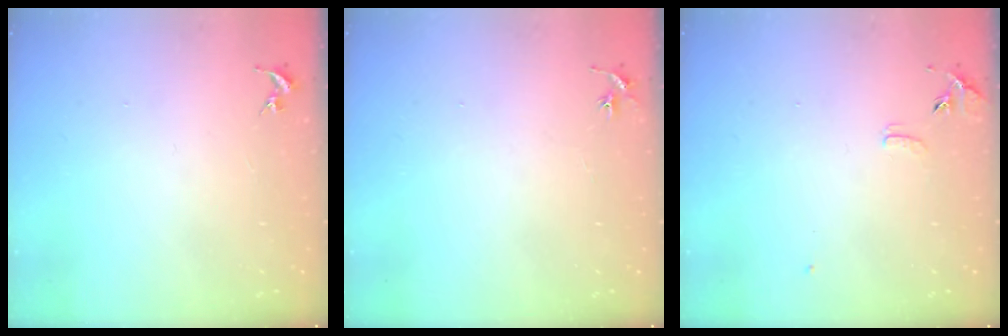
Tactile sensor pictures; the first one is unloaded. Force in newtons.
{"total": 2.9, "press": 2.9, "slide": 0.3}
{"total": 6.9, "press": 6.9, "slide": 0.6}